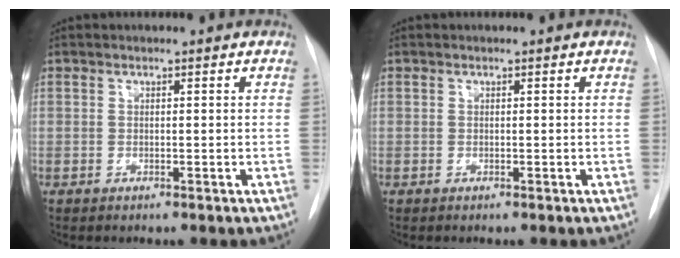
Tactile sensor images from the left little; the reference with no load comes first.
{"total": 0.0}